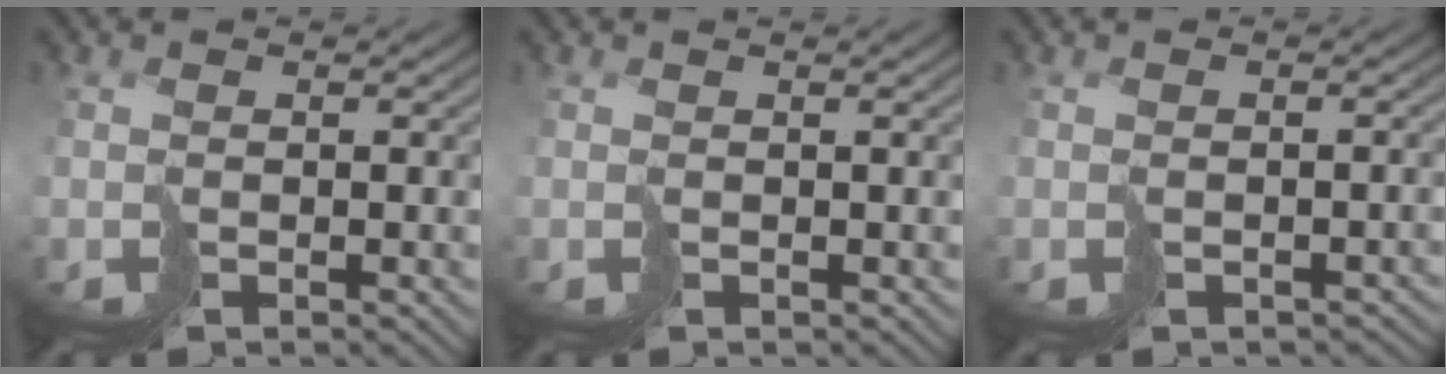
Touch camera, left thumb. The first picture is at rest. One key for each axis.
{"total": 0.8, "fx": 0.5, "fy": -0.2, "fz": 0.7, "tx": -0.012, "ty": 0.000, "tz": 0.011}
{"total": 2.8, "fx": -1.6, "fy": 1.6, "fz": 1.6, "tx": -0.019, "ty": -0.010, "tz": -0.019}